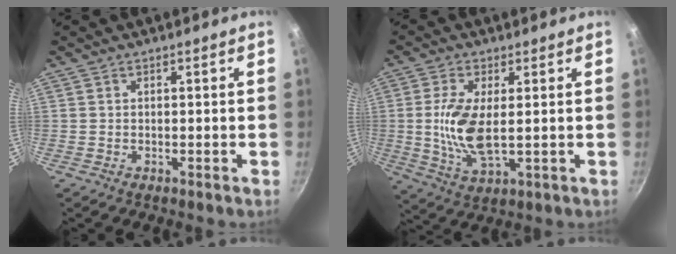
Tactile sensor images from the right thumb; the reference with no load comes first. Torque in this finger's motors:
{"motor_torque": [-0.64, 0.99, 0.84, 0.80, 0.15]}